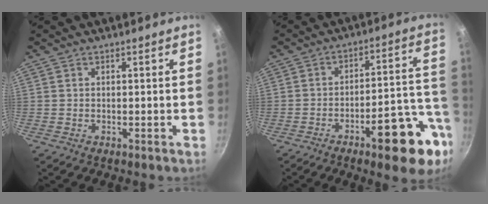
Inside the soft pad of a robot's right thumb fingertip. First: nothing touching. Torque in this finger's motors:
{"motor_torque": [2.38, 1.68, 1.08, -0.65, 0.07]}